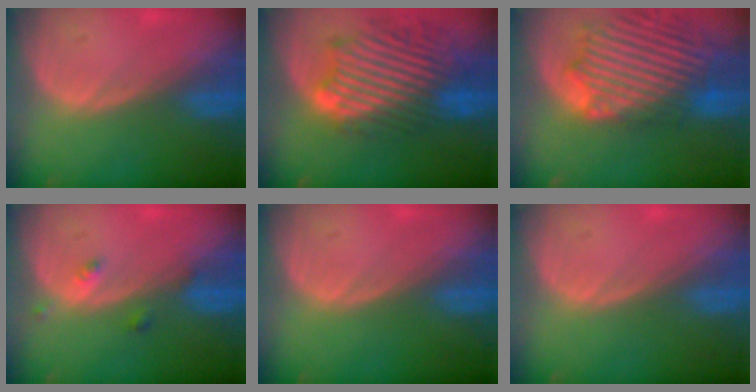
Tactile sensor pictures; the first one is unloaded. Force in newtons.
{"total": 13.0, "press": 11.6, "slide": 5.8}
{"total": 14.4, "press": 12.2, "slide": 7.6}
{"total": 1.8, "press": 1.8, "slide": 0.1}
{"total": 0.0}
{"total": 0.0}